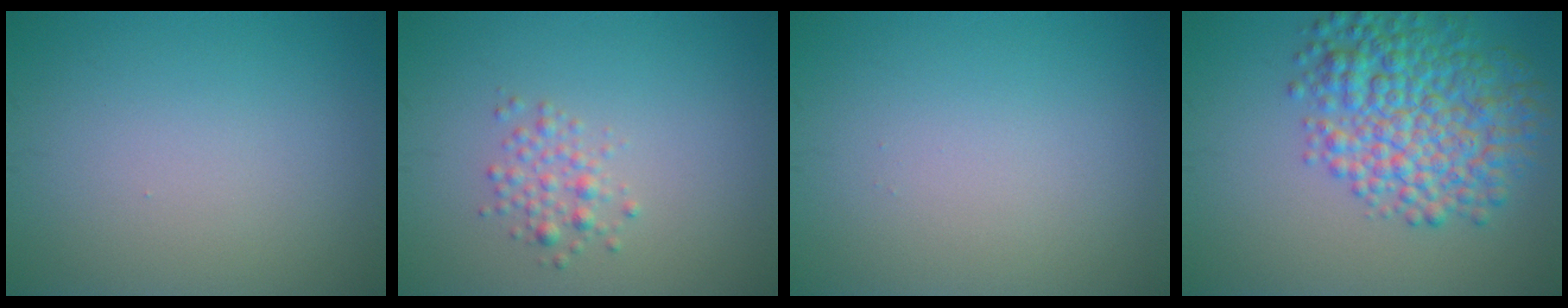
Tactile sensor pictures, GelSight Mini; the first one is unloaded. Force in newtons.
{"total": 1.7, "press": 1.7, "slide": 0.1}
{"total": 0.0}
{"total": 8.0, "press": 8.0, "slide": 0.0}